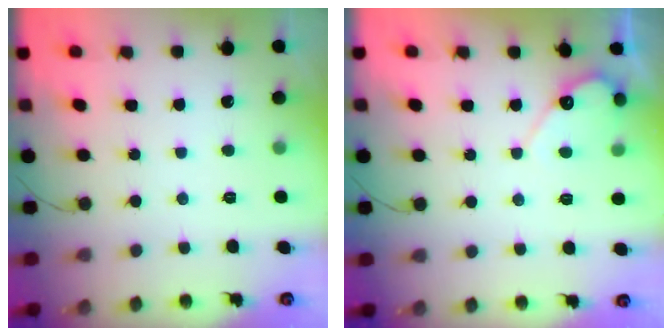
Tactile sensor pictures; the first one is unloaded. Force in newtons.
{"total": 5.9, "press": 5.9, "slide": 0.3}